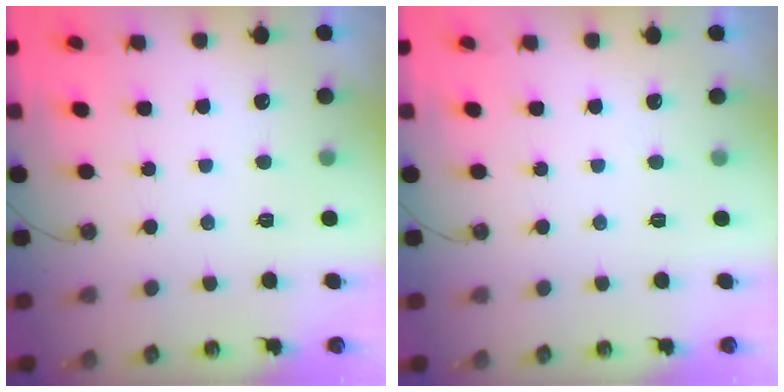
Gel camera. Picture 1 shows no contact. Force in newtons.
{"total": 0.0}